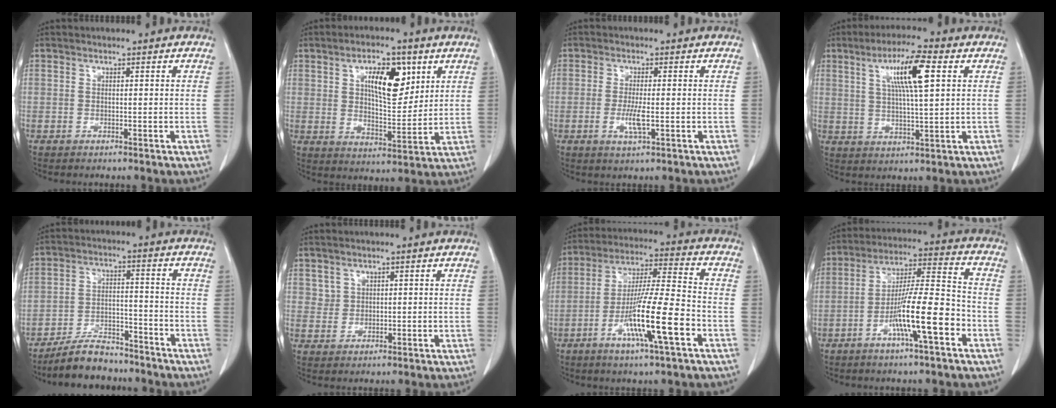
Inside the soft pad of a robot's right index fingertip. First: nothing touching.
{"total": 10.2, "force": [4.2, 4.0, 8.4], "torque": [-0.138, 0.006, 0.073]}
{"total": 3.4, "force": [-0.7, 0.5, 3.3], "torque": [-0.068, -0.006, -0.012]}
{"total": 9.8, "force": [3.5, 0.9, 9.1], "torque": [-0.164, 0.011, 0.059]}
{"total": 8.3, "force": [-7.4, 2.7, 2.6], "torque": [-0.050, 0.002, -0.132]}
{"total": 1.8, "force": [1.1, 1.4, -0.1], "torque": [0.016, 0.004, 0.015]}
{"total": 13.6, "force": [-5.3, 0.2, 12.5], "torque": [-0.228, -0.009, -0.096]}
{"total": 12.0, "force": [-4.9, 0.8, 10.9], "torque": [-0.192, 0.006, -0.086]}